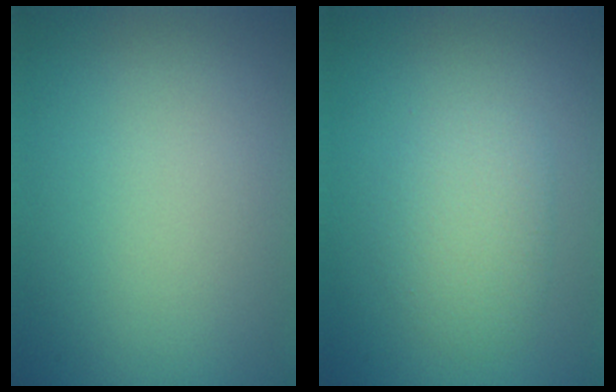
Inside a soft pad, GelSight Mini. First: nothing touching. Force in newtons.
{"total": 2.4, "press": 2.3, "slide": 0.4}